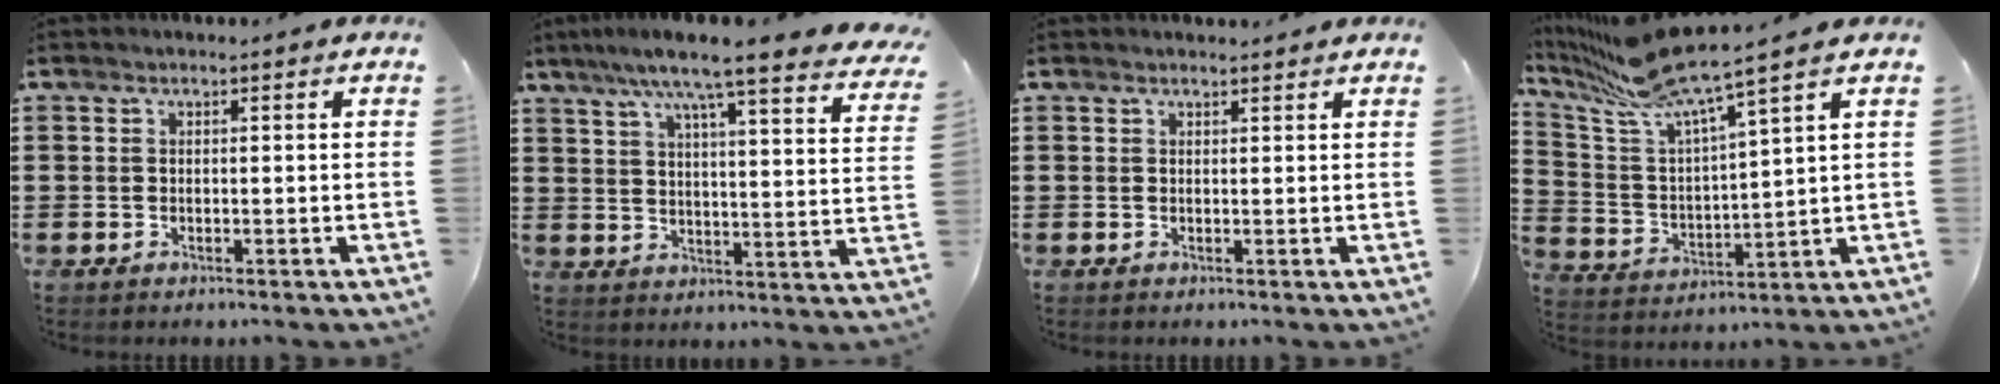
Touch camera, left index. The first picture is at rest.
{"total": 8.5, "force": [6.8, -0.4, 5.0], "torque": [-0.114, -0.037, 0.109]}
{"total": 0.7, "force": [0.7, 0.1, -0.1], "torque": [-0.001, -0.001, 0.015]}
{"total": 9.9, "force": [8.4, 0.4, 5.2], "torque": [-0.146, -0.053, 0.140]}